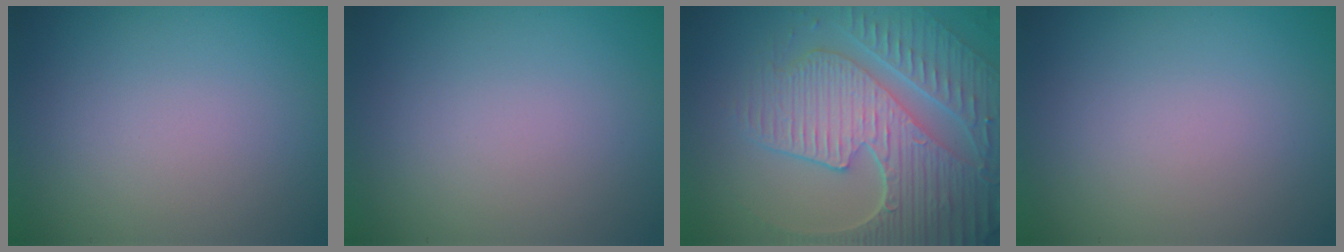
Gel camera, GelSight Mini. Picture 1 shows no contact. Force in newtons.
{"total": 0.0}
{"total": 8.8, "press": 6.4, "slide": 6.1}
{"total": 0.0}